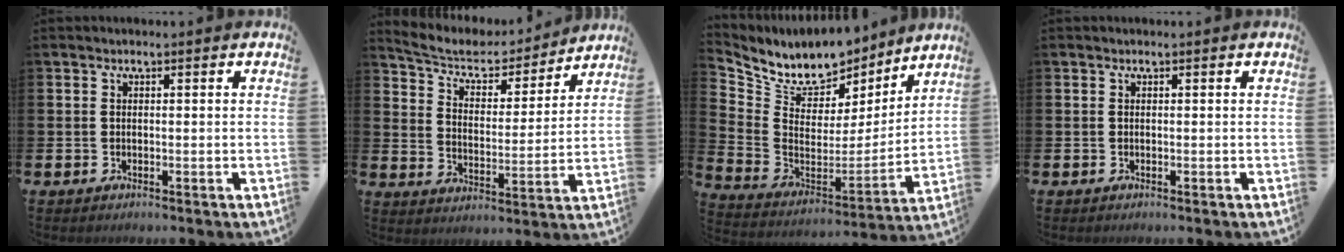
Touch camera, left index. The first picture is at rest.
{"total": 6.5, "force": [6.1, 1.9, 1.3], "torque": [-0.057, -0.050, 0.101]}
{"total": 8.9, "force": [8.1, 3.6, 1.0], "torque": [-0.080, -0.054, 0.146]}
{"total": 0.0}